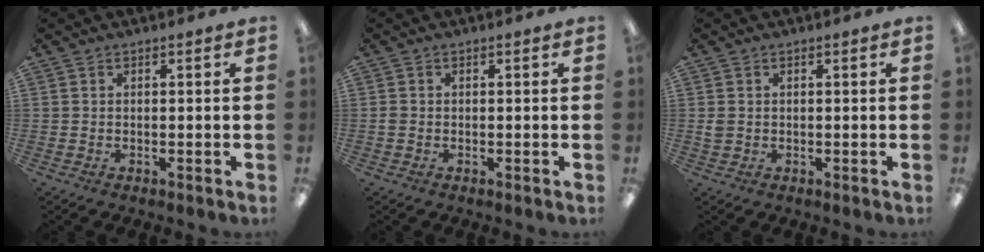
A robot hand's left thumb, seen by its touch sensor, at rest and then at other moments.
{"total": 0.8, "force": [-0.2, 0.7, 0.4], "torque": [-0.006, 0.003, -0.006]}
{"total": 1.6, "force": [0.2, 1.3, 0.8], "torque": [-0.016, 0.005, 0.003]}